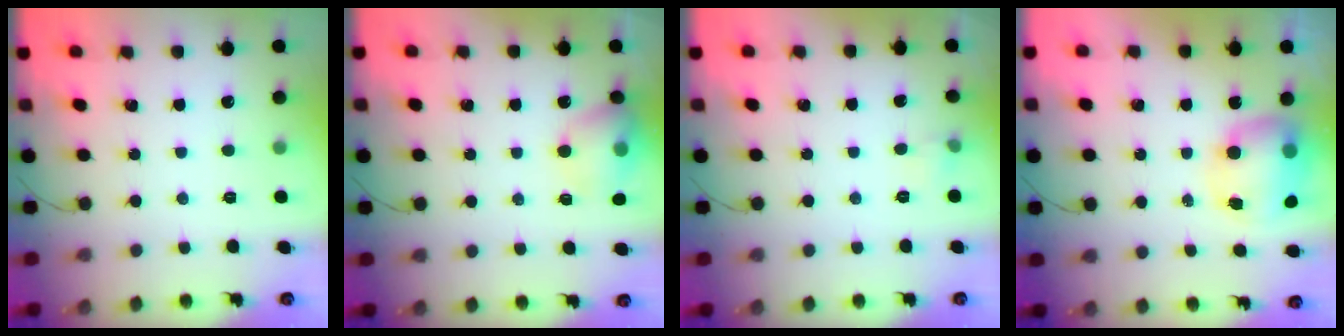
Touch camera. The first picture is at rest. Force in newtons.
{"total": 11.8, "press": 11.6, "slide": 1.8}
{"total": 3.7, "press": 3.5, "slide": 1.2}
{"total": 10.8, "press": 10.5, "slide": 2.6}